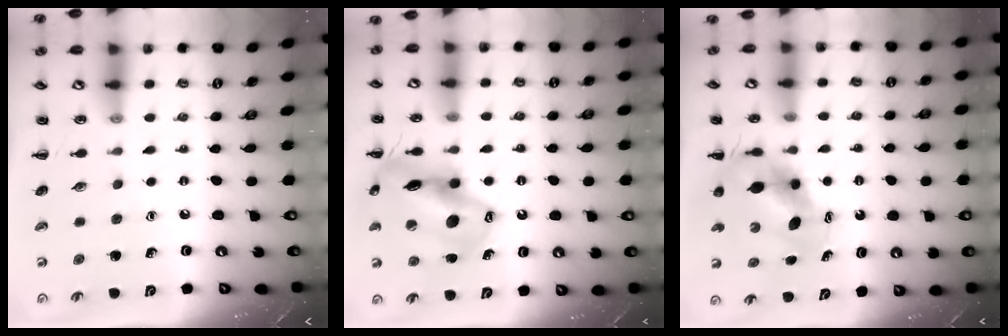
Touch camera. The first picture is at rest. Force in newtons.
{"total": 17.7, "press": 17.4, "slide": 3.2}
{"total": 6.1, "press": 5.9, "slide": 1.7}